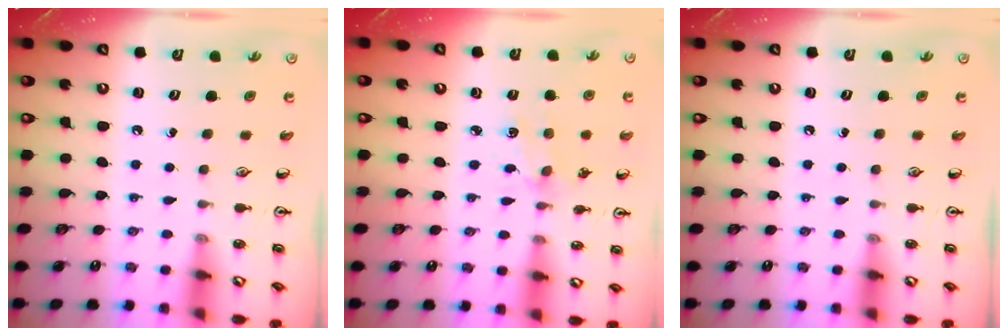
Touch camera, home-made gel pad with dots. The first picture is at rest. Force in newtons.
{"total": 2.5, "press": 2.5, "slide": 0.2}
{"total": 0.0}